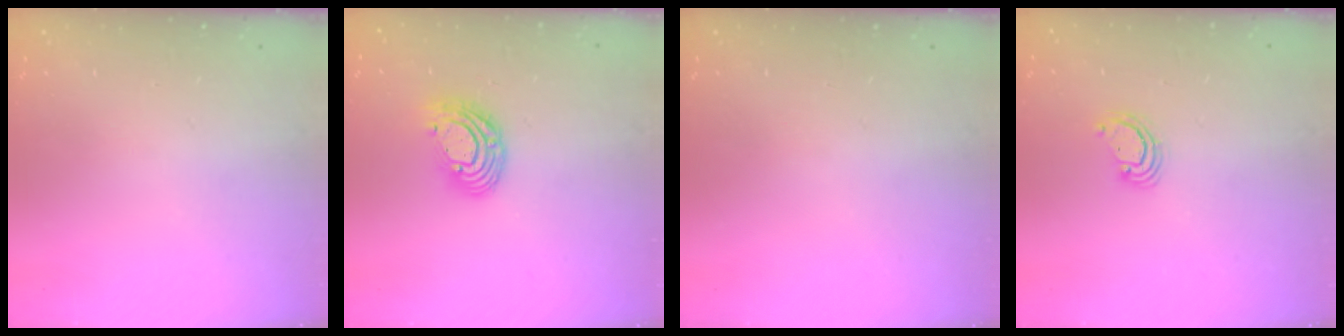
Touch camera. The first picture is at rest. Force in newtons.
{"total": 9.9, "press": 9.9, "slide": 0.8}
{"total": 0.0}
{"total": 2.8, "press": 2.8, "slide": 0.3}